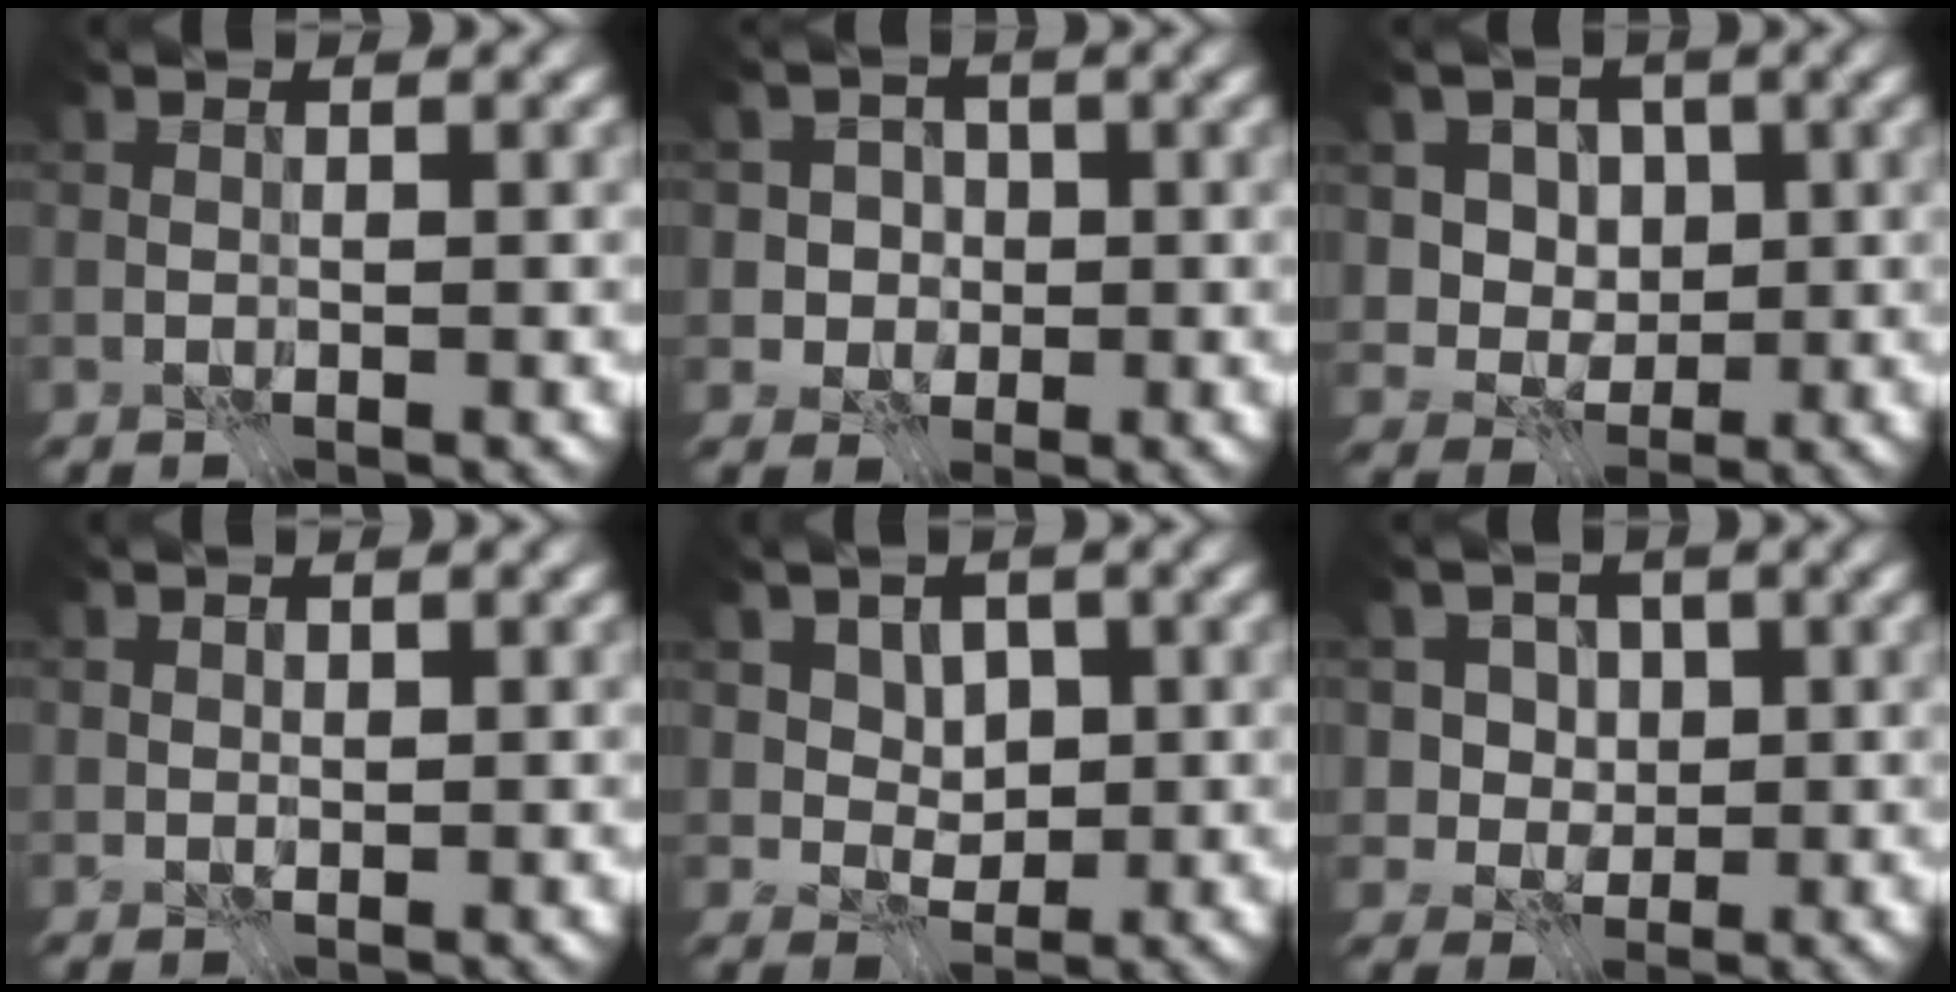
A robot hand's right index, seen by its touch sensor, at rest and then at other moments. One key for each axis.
{"total": 2.9, "fx": -0.1, "fy": 2.8, "fz": 0.7, "tx": 0.005, "ty": 0.003, "tz": -0.009}
{"total": 6.4, "fx": 1.3, "fy": 5.5, "fz": 3.1, "tx": -0.037, "ty": 0.009, "tz": 0.008}
{"total": 0.6, "fx": 0.4, "fy": 0.4, "fz": 0.2, "tx": -0.004, "ty": -0.001, "tz": 0.006}
{"total": 4.6, "fx": 1.7, "fy": 3.7, "fz": 2.1, "tx": -0.036, "ty": -0.009, "tz": 0.037}
{"total": 3.8, "fx": 0.8, "fy": 3.5, "fz": 1.4, "tx": -0.019, "ty": -0.008, "tz": 0.014}